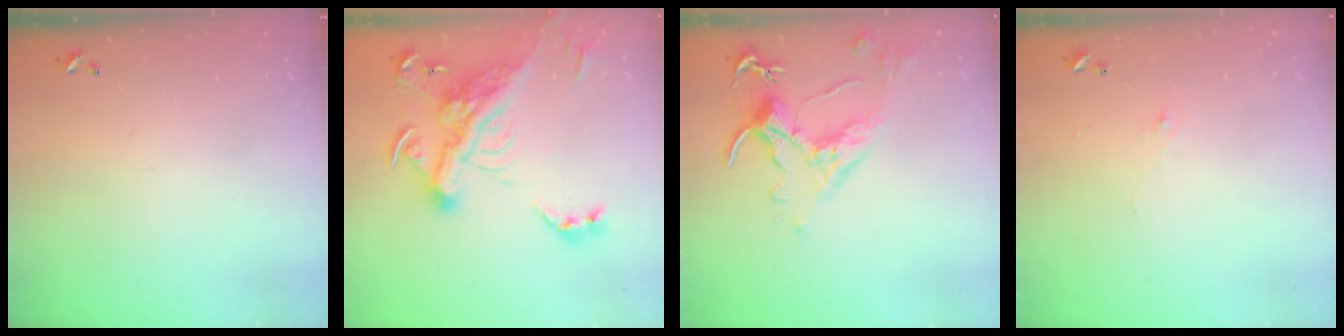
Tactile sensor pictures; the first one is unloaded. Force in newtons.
{"total": 14.9, "press": 14.6, "slide": 2.7}
{"total": 2.5, "press": 2.1, "slide": 1.4}
{"total": 1.2, "press": 0.8, "slide": 0.8}